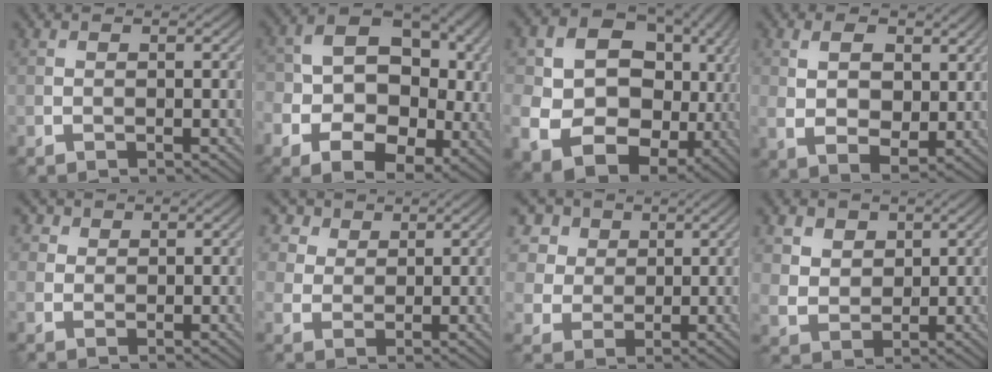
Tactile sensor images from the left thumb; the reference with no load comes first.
{"total": 14.6, "force": [-2.5, 10.0, 10.3], "torque": [-0.160, -0.008, -0.030]}
{"total": 17.4, "force": [-0.1, 14.1, 10.3], "torque": [-0.203, -0.032, 0.034]}
{"total": 7.2, "force": [2.1, 4.5, 5.2], "torque": [-0.112, -0.010, 0.042]}
{"total": 3.1, "force": [1.9, 2.2, 1.0], "torque": [-0.031, 0.001, 0.036]}
{"total": 6.2, "force": [3.9, 4.1, 2.5], "torque": [-0.087, -0.001, 0.077]}
{"total": 9.3, "force": [4.3, 7.3, 3.9], "torque": [-0.158, 0.014, 0.084]}
{"total": 5.4, "force": [3.0, 4.0, 2.2], "torque": [-0.081, -0.009, 0.064]}